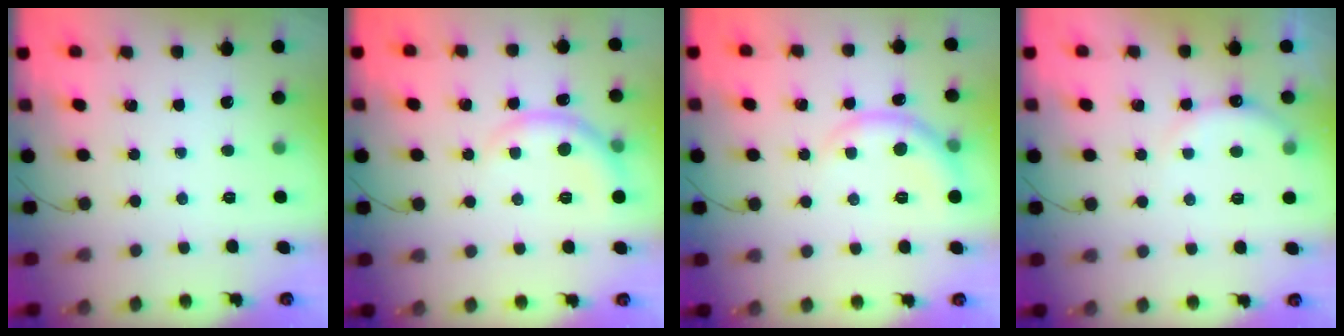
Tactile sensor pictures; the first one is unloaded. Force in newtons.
{"total": 6.4, "press": 6.4, "slide": 0.7}
{"total": 6.8, "press": 6.7, "slide": 1.0}
{"total": 6.5, "press": 6.4, "slide": 1.2}